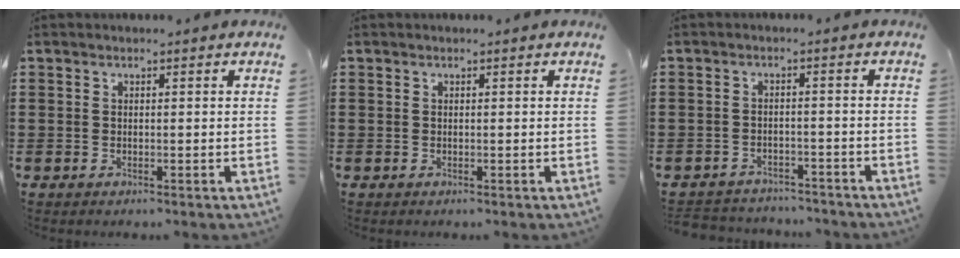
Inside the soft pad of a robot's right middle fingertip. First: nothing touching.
{"total": 0.0}
{"total": 2.7, "force": [-2.7, 0.5, -0.2], "torque": [-0.005, -0.002, -0.059]}